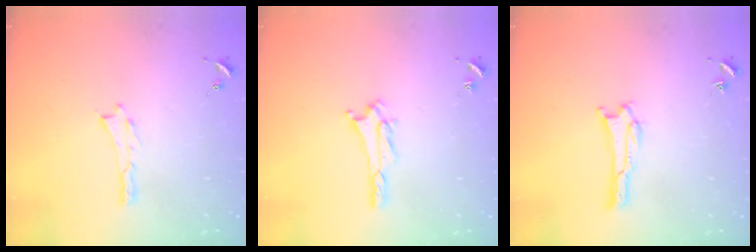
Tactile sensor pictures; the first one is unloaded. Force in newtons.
{"total": 2.4, "press": 2.4, "slide": 0.4}
{"total": 1.3, "press": 1.3, "slide": 0.4}